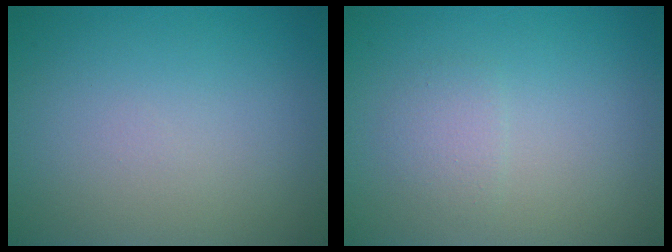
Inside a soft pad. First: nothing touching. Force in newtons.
{"total": 1.4, "press": 1.4, "slide": 0.0}